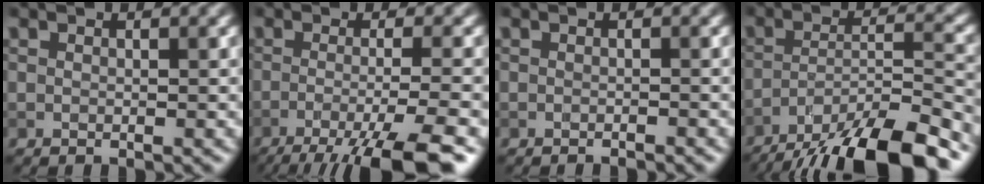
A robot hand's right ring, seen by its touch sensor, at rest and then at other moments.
{"total": 8.9, "force": [-5.3, 1.7, 6.9], "torque": [-0.095, -0.008, -0.092]}
{"total": 0.9, "force": [-0.8, 0.1, 0.3], "torque": [0.000, 0.001, -0.015]}
{"total": 12.8, "force": [-10.0, 2.8, 7.5], "torque": [-0.124, 0.002, -0.163]}